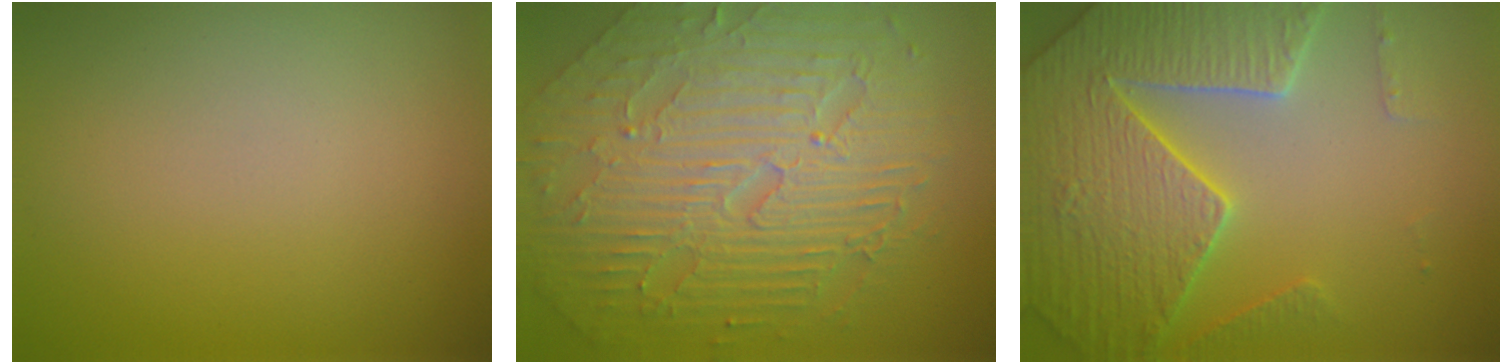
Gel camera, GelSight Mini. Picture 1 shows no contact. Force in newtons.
{"total": 10.1, "press": 6.7, "slide": 7.6}
{"total": 7.5, "press": 7.2, "slide": 2.1}